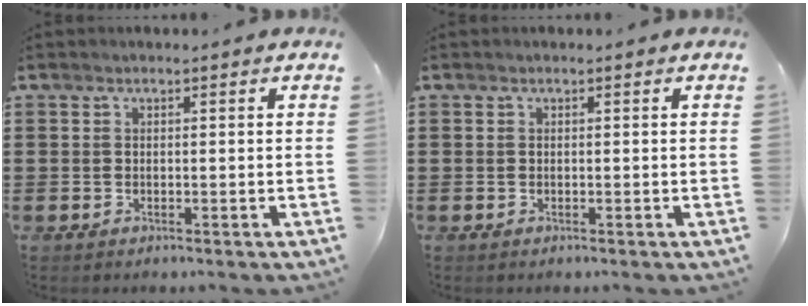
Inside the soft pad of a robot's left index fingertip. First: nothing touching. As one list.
[{"total": 0.0}]